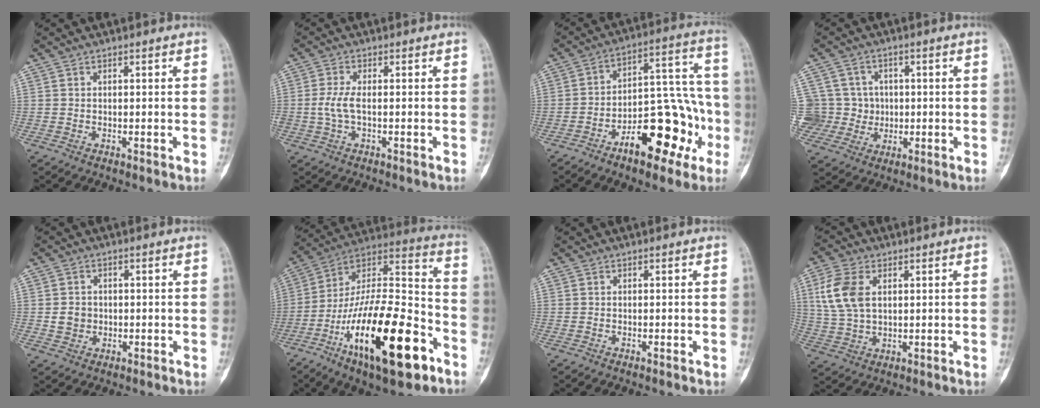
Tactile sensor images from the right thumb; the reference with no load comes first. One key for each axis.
{"total": 3.8, "fx": -0.4, "fy": 1.6, "fz": 3.4, "tx": -0.089, "ty": 0.004, "tz": -0.010}
{"total": 19.3, "fx": -8.2, "fy": 9.0, "fz": 14.9, "tx": -0.183, "ty": 0.076, "tz": -0.117}
{"total": 9.7, "fx": 0.7, "fy": 9.6, "fz": 1.3, "tx": 0.005, "ty": 0.026, "tz": 0.022}
{"total": 4.5, "fx": -0.3, "fy": 4.0, "fz": 2.0, "tx": -0.018, "ty": 0.004, "tz": -0.003}
{"total": 29.0, "fx": -13.1, "fy": 10.4, "fz": 23.7, "tx": -0.408, "ty": 0.065, "tz": -0.213}
{"total": 0.0}
{"total": 7.9, "fx": 2.3, "fy": 4.6, "fz": 6.0, "tx": -0.139, "ty": 0.002, "tz": 0.050}